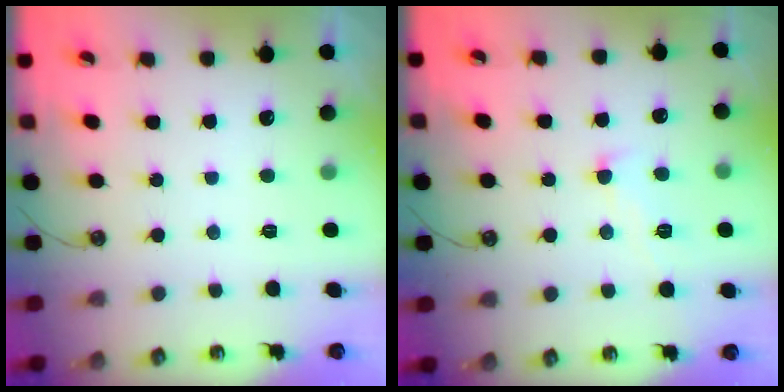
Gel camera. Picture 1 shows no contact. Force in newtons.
{"total": 0.6, "press": 0.0, "slide": 0.6}